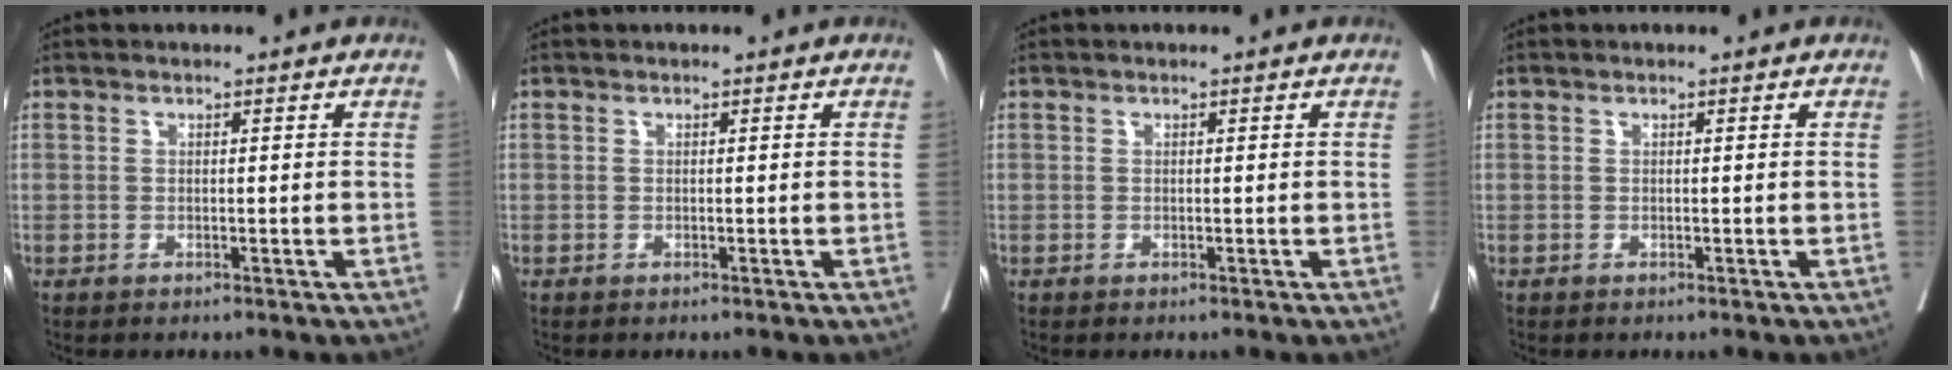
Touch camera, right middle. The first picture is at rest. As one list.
[{"total": 0.0}, {"total": 0.0}, {"total": 0.0}]